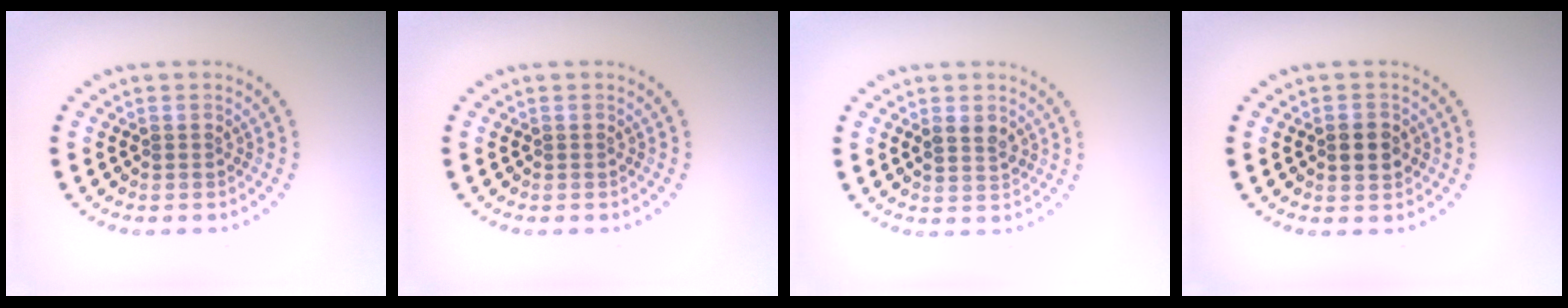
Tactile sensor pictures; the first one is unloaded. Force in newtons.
{"total": 0.0}
{"total": 1.7, "press": 1.6, "slide": 0.3}
{"total": 2.0, "press": 2.0, "slide": 0.1}